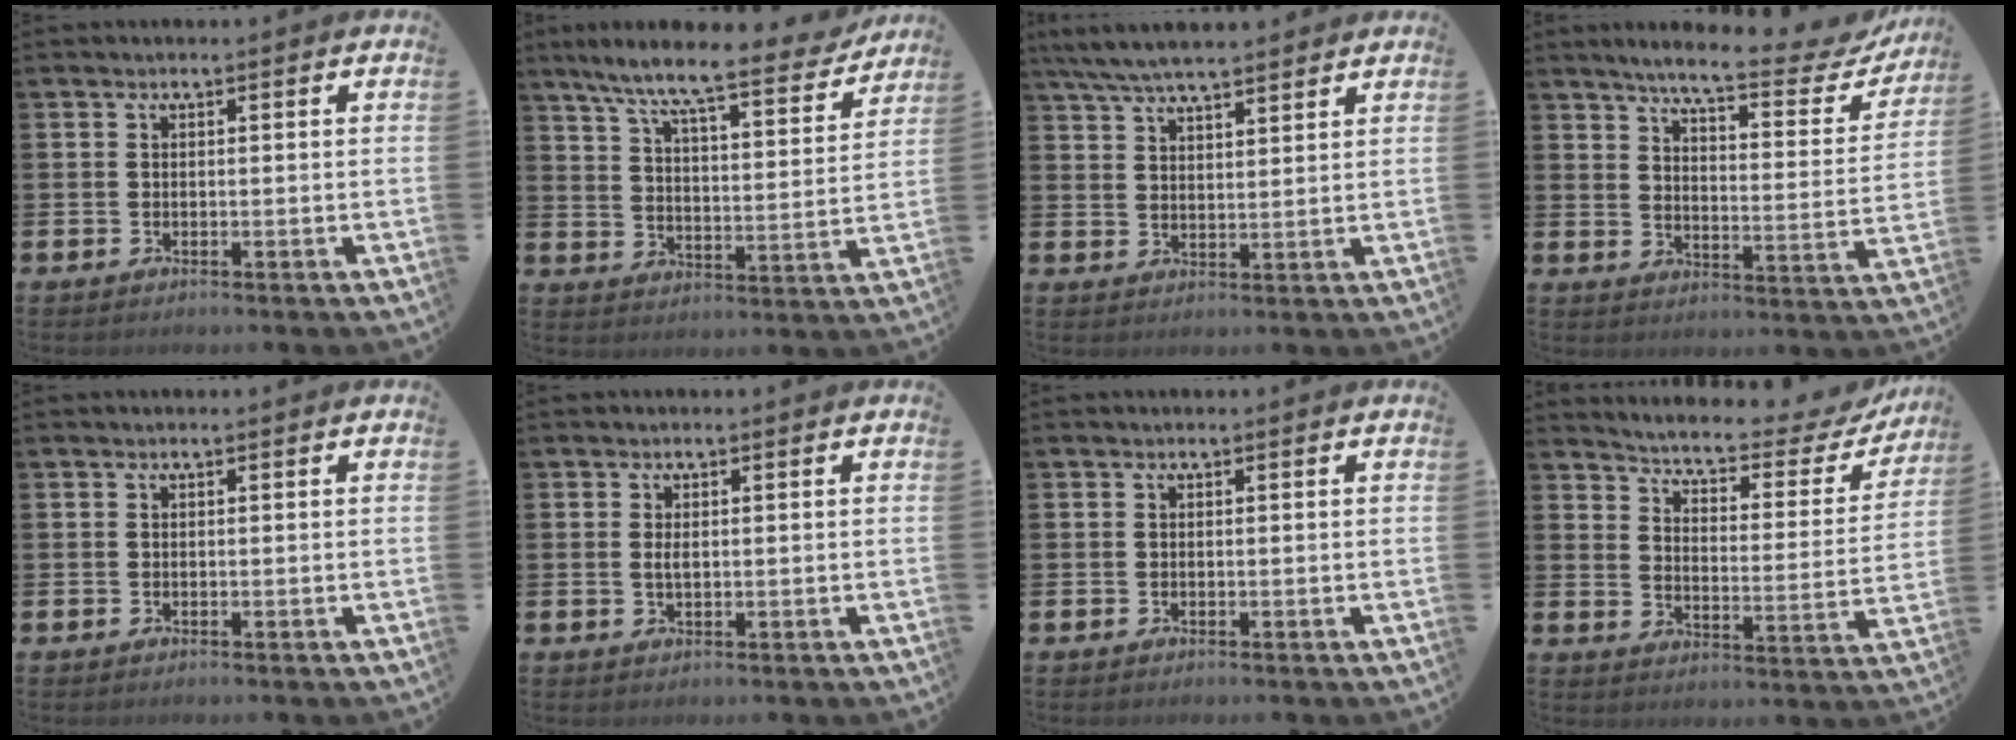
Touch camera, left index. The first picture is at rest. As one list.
[{"total": 9.3, "force": [8.2, 0.9, 4.4], "torque": [-0.104, -0.056, 0.133]}, {"total": 6.3, "force": [5.9, 0.9, 2.0], "torque": [-0.062, -0.015, 0.110]}, {"total": 7.4, "force": [6.5, 0.9, 3.5], "torque": [-0.083, -0.044, 0.103]}, {"total": 0.0}, {"total": 1.2, "force": [0.2, 0.5, 1.1], "torque": [-0.014, 0.001, 0.001]}, {"total": 0.0}, {"total": 5.4, "force": [4.9, 1.1, 1.7], "torque": [-0.055, -0.040, 0.076]}]